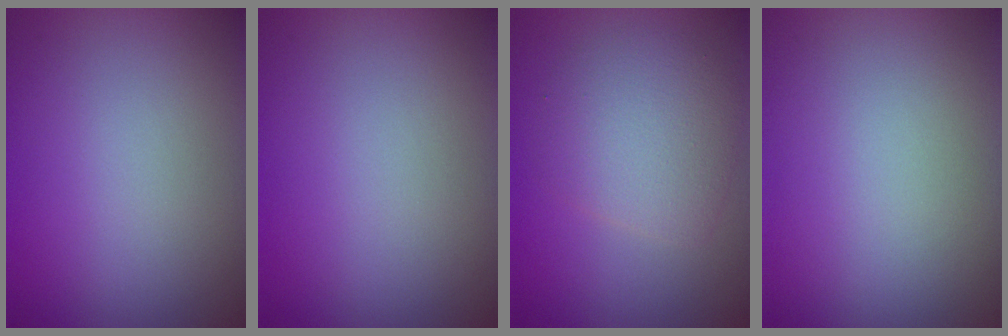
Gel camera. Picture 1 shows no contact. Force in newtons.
{"total": 0.0}
{"total": 4.1, "press": 4.1, "slide": 0.0}
{"total": 0.0}